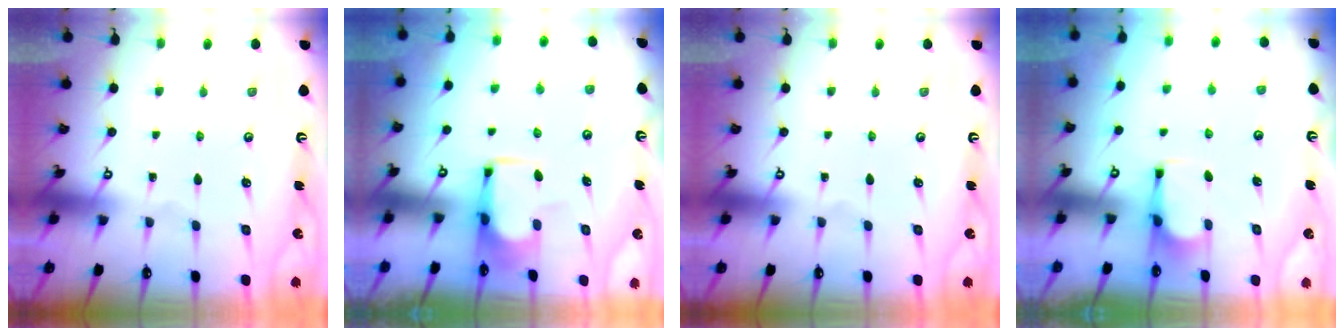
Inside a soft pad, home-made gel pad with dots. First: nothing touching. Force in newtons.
{"total": 0.8, "press": 0.2, "slide": 0.8}
{"total": 0.0}
{"total": 3.0, "press": 2.9, "slide": 0.6}